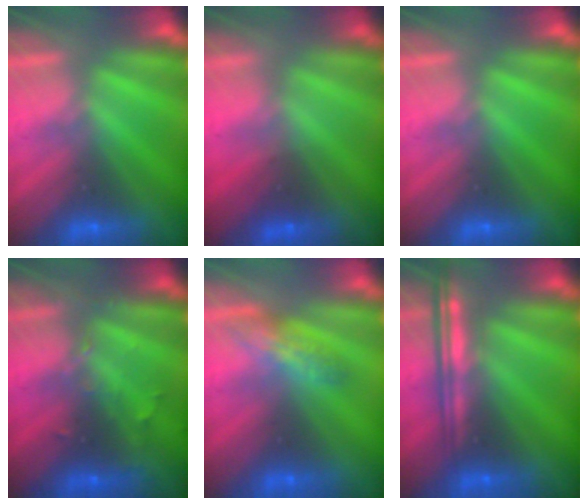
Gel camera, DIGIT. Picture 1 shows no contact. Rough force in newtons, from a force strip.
{"total": 1.5}
{"total": 0.0}
{"total": 3.0}
{"total": 2.5}
{"total": 8.4}